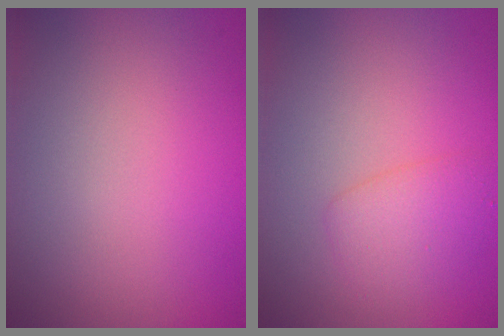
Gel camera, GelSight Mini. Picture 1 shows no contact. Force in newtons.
{"total": 2.2, "press": 2.2, "slide": 0.2}